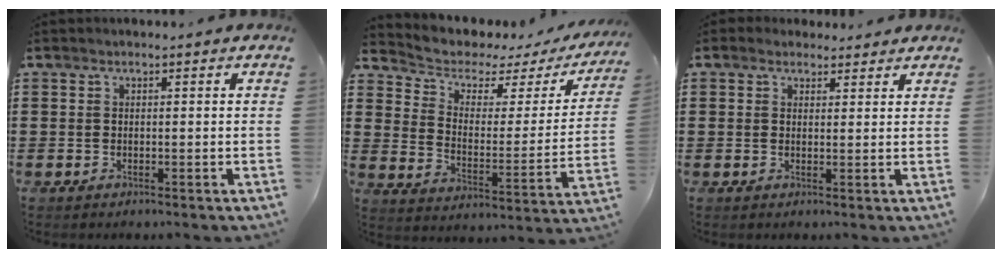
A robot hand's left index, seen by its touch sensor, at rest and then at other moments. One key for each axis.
{"total": 3.7, "fx": 2.9, "fy": 2.1, "fz": 1.0, "tx": -0.046, "ty": -0.020, "tz": 0.042}
{"total": 2.1, "fx": 1.9, "fy": 1.1, "fz": 0.2, "tx": -0.010, "ty": 0.006, "tz": 0.035}